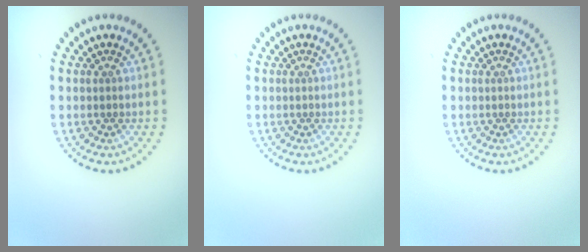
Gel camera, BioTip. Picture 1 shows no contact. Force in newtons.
{"total": 0.0}
{"total": 0.0}